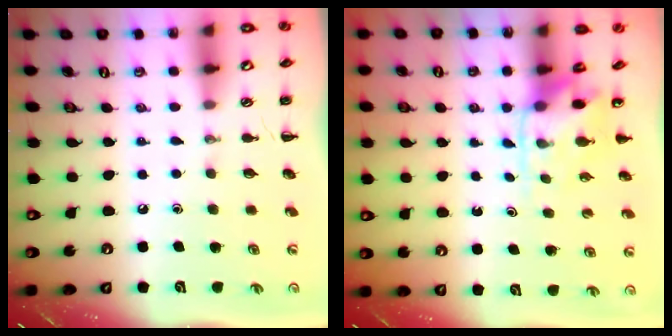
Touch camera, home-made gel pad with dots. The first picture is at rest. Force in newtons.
{"total": 3.9, "press": 3.8, "slide": 0.9}